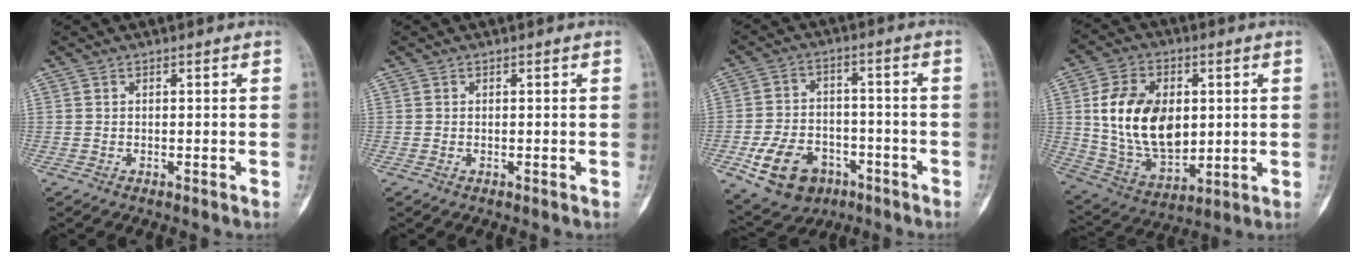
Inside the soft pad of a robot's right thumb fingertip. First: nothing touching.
{"total": 0.0}
{"total": 13.2, "force": [-5.7, 9.4, 7.2], "torque": [-0.108, 0.032, -0.084]}
{"total": 19.1, "force": [2.4, 12.4, 14.3], "torque": [-0.221, -0.015, 0.057]}